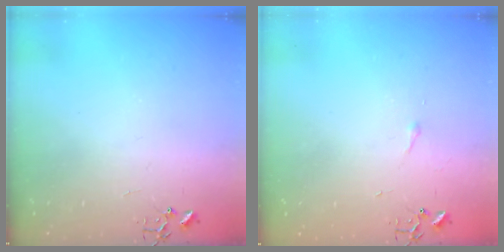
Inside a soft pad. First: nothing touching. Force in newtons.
{"total": 2.9, "press": 2.9, "slide": 0.5}